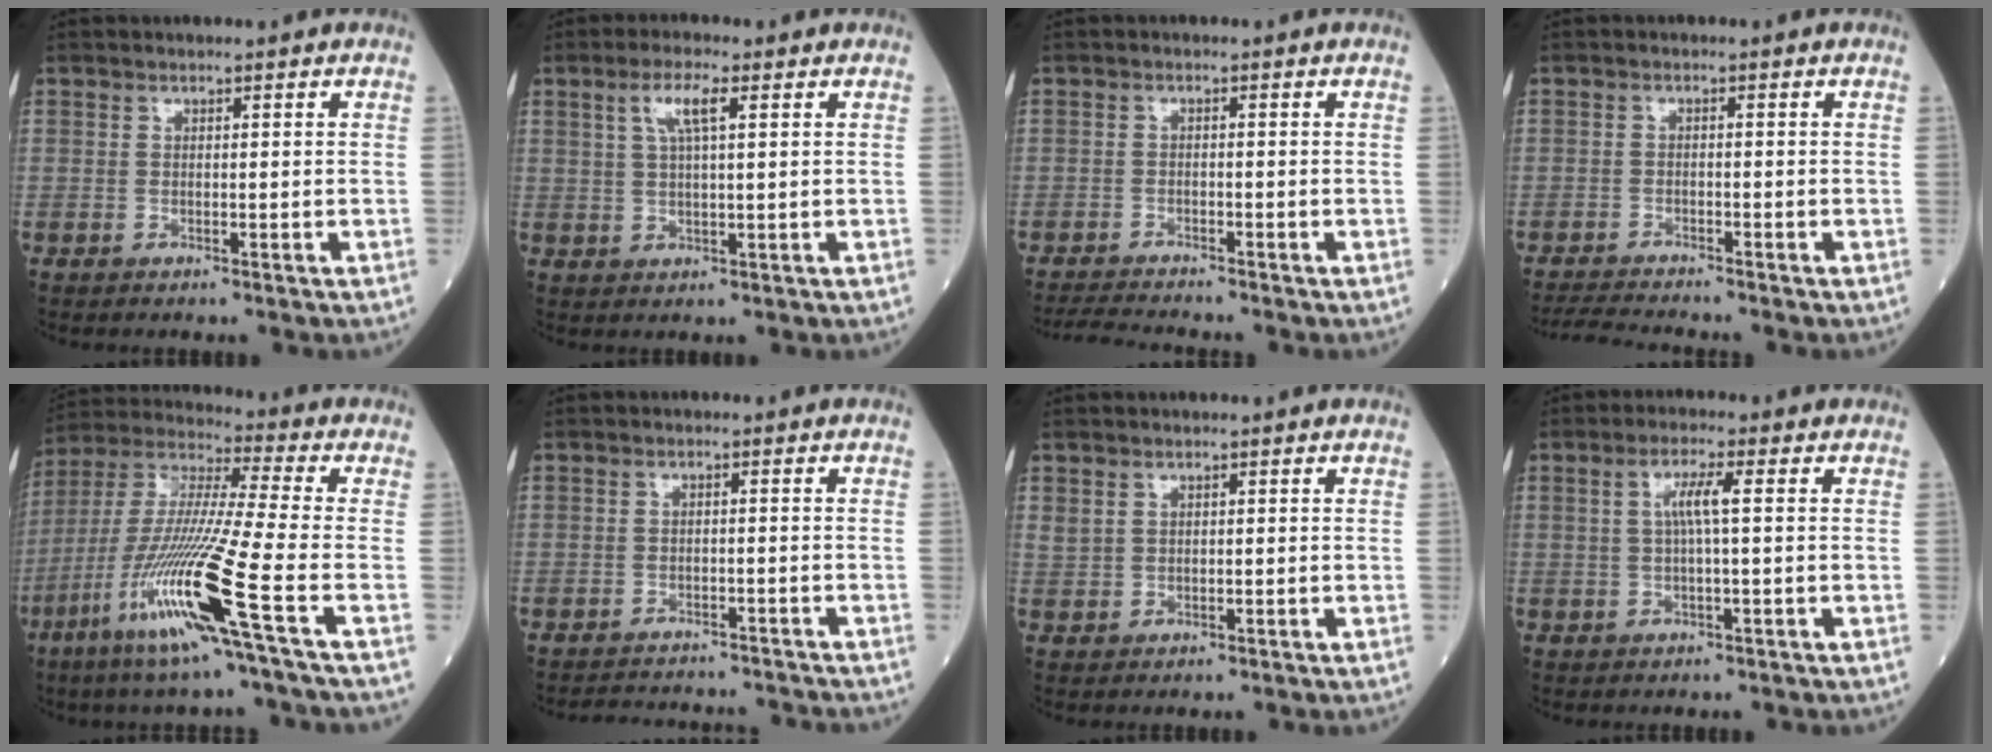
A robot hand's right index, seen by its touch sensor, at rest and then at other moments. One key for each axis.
{"total": 4.7, "fx": 1.9, "fy": 0.6, "fz": 4.2, "tx": -0.087, "ty": 0.008, "tz": 0.040}
{"total": 3.4, "fx": -3.3, "fy": -0.5, "fz": 0.4, "tx": -0.013, "ty": -0.021, "tz": -0.060}
{"total": 3.7, "fx": -3.7, "fy": -0.5, "fz": 0.5, "tx": -0.013, "ty": -0.023, "tz": -0.066}
{"total": 17.5, "fx": -7.5, "fy": -1.4, "fz": 15.7, "tx": -0.336, "ty": -0.034, "tz": -0.150}
{"total": 8.7, "fx": -8.5, "fy": 1.2, "fz": 1.3, "tx": -0.015, "ty": 0.005, "tz": -0.107}
{"total": 1.1, "fx": 0.8, "fy": 0.6, "fz": 0.4, "tx": -0.007, "ty": 0.004, "tz": 0.023}
{"total": 3.7, "fx": 0.6, "fy": -0.1, "fz": 3.6, "tx": -0.071, "ty": 0.007, "tz": 0.011}